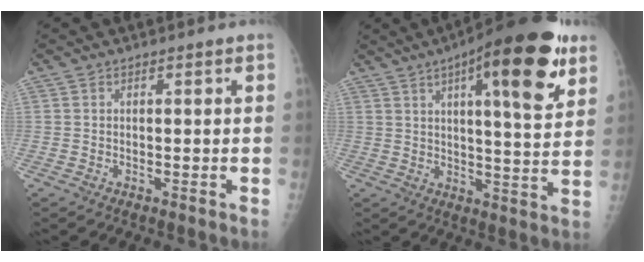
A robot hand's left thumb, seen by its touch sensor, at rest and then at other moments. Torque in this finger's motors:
{"motor_torque": [0.49, 0.66, 1.33, -1.45, 0.16]}